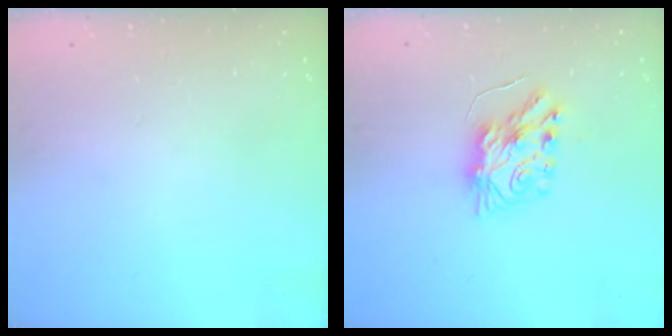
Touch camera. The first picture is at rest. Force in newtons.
{"total": 8.4, "press": 8.4, "slide": 0.5}